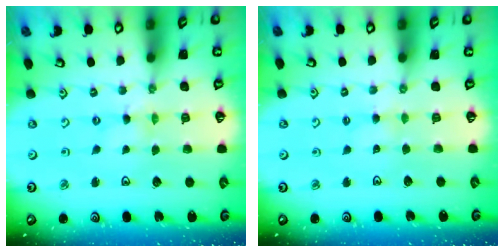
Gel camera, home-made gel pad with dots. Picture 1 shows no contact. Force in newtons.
{"total": 2.5, "press": 2.5, "slide": 0.2}